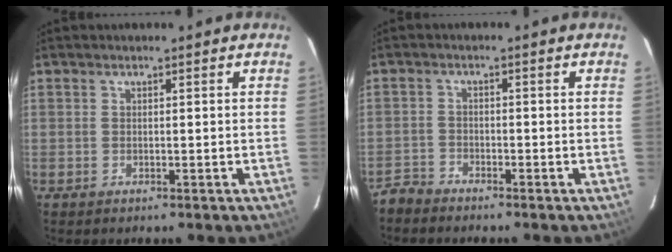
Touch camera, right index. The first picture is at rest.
{"total": 2.9, "force": [-2.8, 0.9, 0.0], "torque": [-0.004, 0.001, -0.061]}